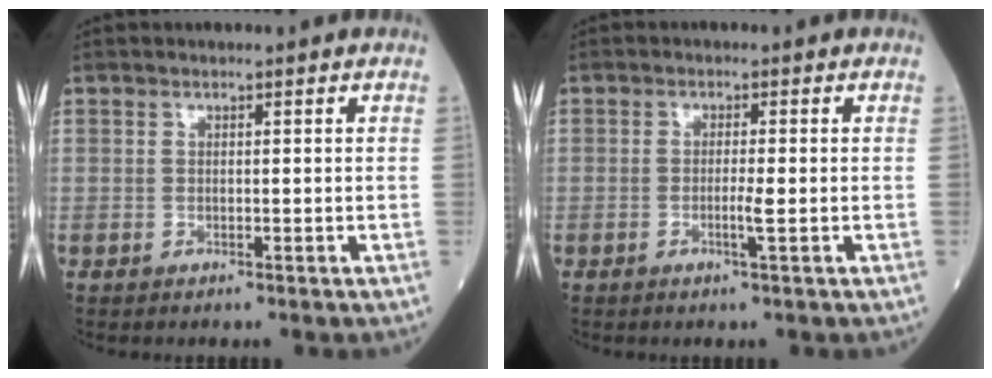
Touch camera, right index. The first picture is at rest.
{"total": 2.1, "force": [-0.6, -0.3, 2.0], "torque": [-0.040, -0.003, -0.011]}